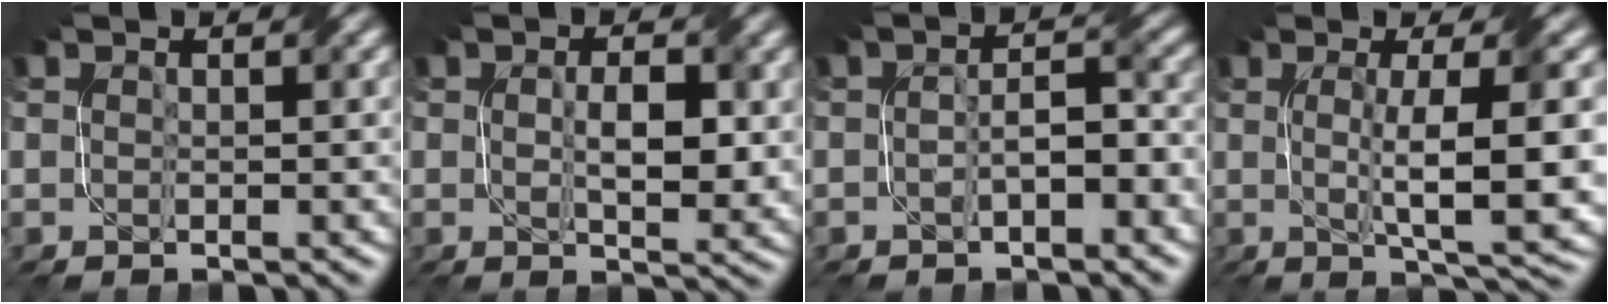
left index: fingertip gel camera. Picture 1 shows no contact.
{"total": 4.7, "force": [0.3, 1.9, 4.3], "torque": [-0.079, -0.005, 0.012]}
{"total": 3.4, "force": [-1.3, 1.2, 2.9], "torque": [-0.053, 0.008, -0.024]}
{"total": 9.2, "force": [-0.1, 1.9, 9.0], "torque": [-0.131, -0.002, 0.003]}